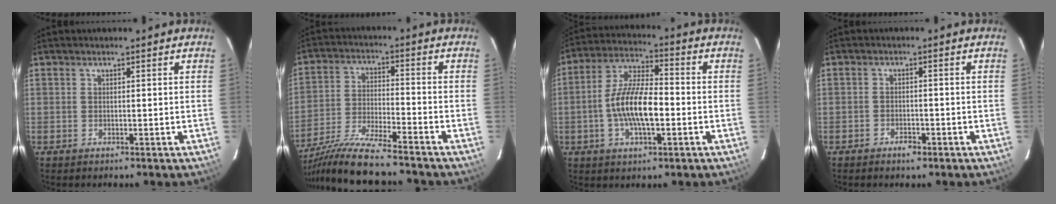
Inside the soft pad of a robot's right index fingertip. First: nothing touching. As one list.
[{"total": 14.9, "force": [-13.2, 0.2, 6.8], "torque": [-0.146, -0.026, -0.237]}, {"total": 11.7, "force": [-2.5, 4.1, 10.7], "torque": [-0.214, 0.007, -0.048]}, {"total": 2.4, "force": [-1.8, 1.2, 1.0], "torque": [-0.027, 0.002, -0.030]}]